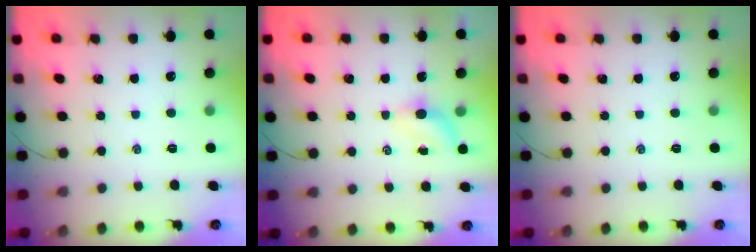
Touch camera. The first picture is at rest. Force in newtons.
{"total": 3.6, "press": 3.4, "slide": 1.3}
{"total": 0.0}